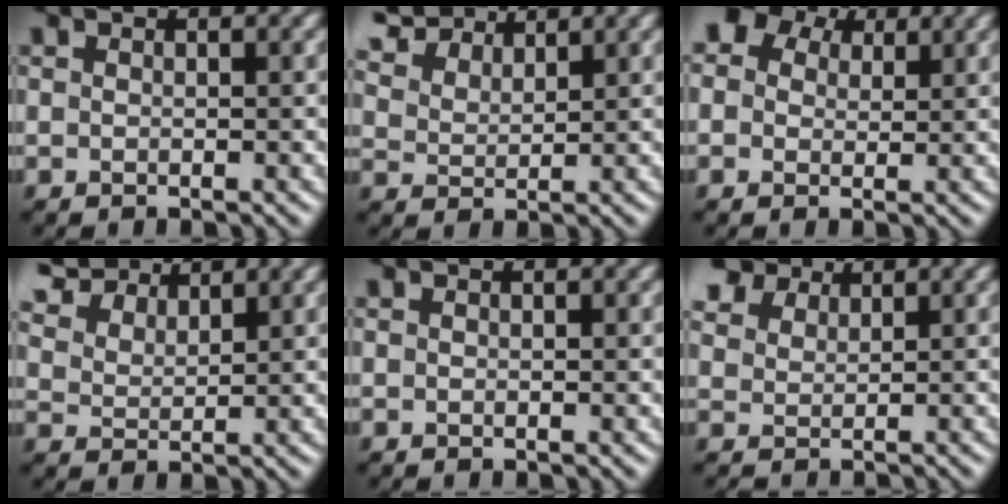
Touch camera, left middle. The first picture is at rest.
{"total": 6.8, "force": [5.8, 2.7, 2.3], "torque": [-0.076, 0.007, 0.108]}
{"total": 4.5, "force": [2.5, 3.3, 1.9], "torque": [-0.043, 0.009, 0.028]}
{"total": 7.5, "force": [6.2, 3.2, 2.6], "torque": [-0.085, 0.007, 0.114]}
{"total": 0.0}
{"total": 4.8, "force": [3.9, 2.5, 1.3], "torque": [-0.043, 0.008, 0.070]}